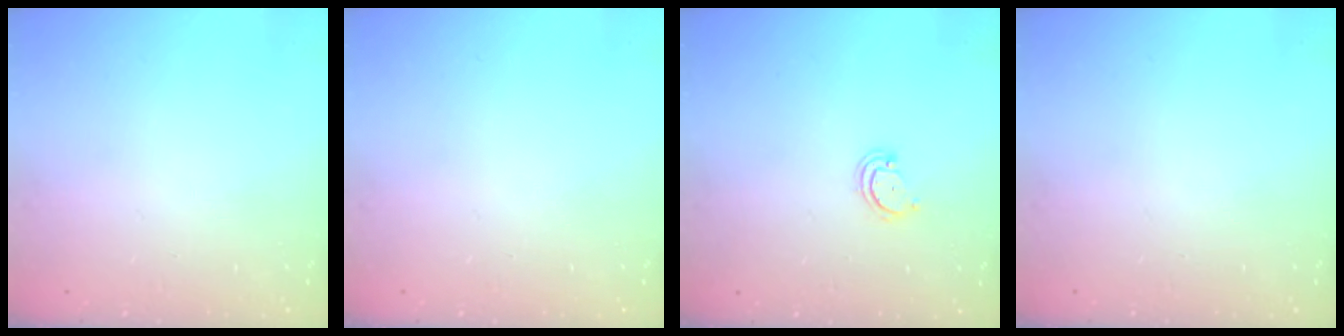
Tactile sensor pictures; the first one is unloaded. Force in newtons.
{"total": 0.0}
{"total": 2.6, "press": 2.6, "slide": 0.3}
{"total": 0.0}